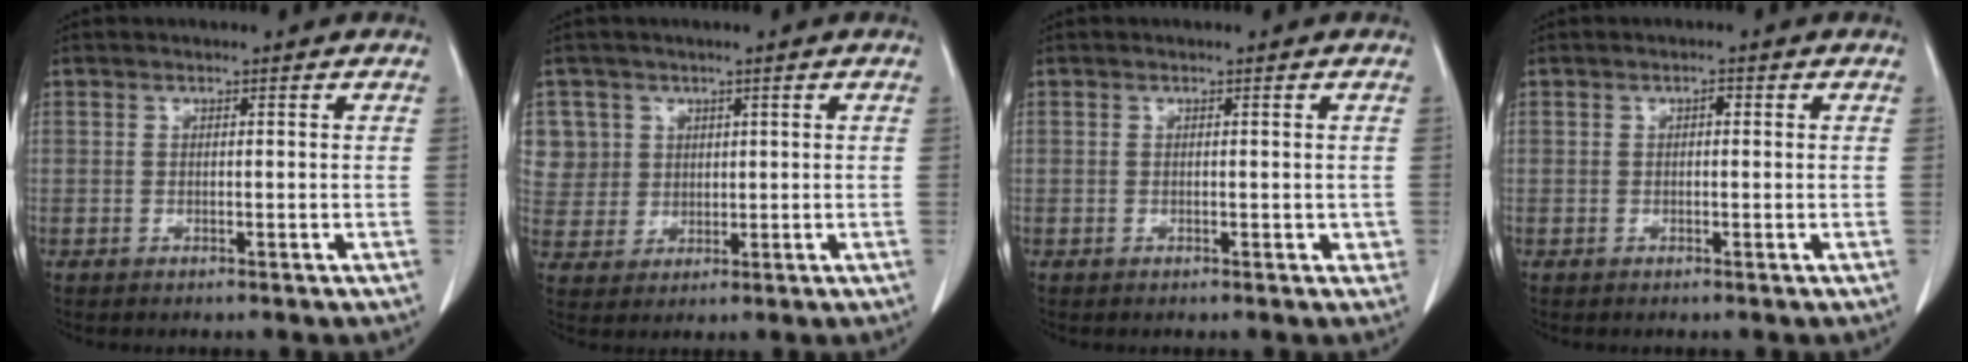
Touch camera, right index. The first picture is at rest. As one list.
[{"total": 6.7, "force": [2.4, 6.3, 0.0], "torque": [0.007, 0.015, 0.058]}, {"total": 1.3, "force": [-0.3, 0.8, 1.0], "torque": [-0.007, 0.001, -0.004]}, {"total": 0.9, "force": [0.1, 0.4, 0.8], "torque": [-0.010, 0.003, -0.001]}]